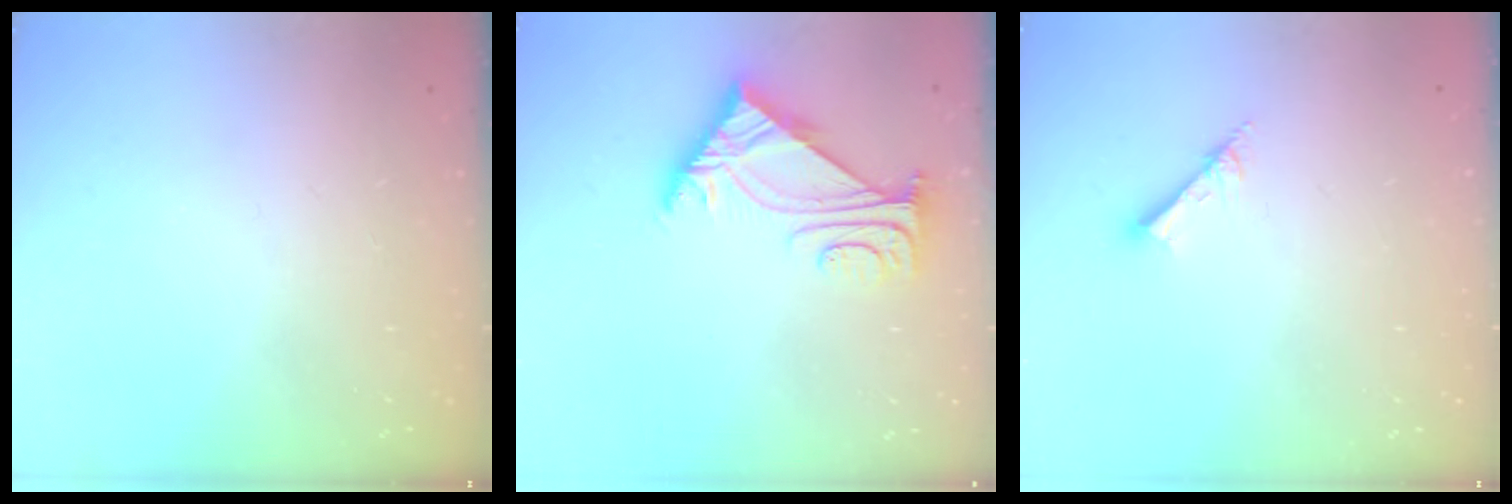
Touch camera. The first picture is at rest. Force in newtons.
{"total": 6.1, "press": 6.0, "slide": 1.1}
{"total": 2.8, "press": 2.7, "slide": 0.4}